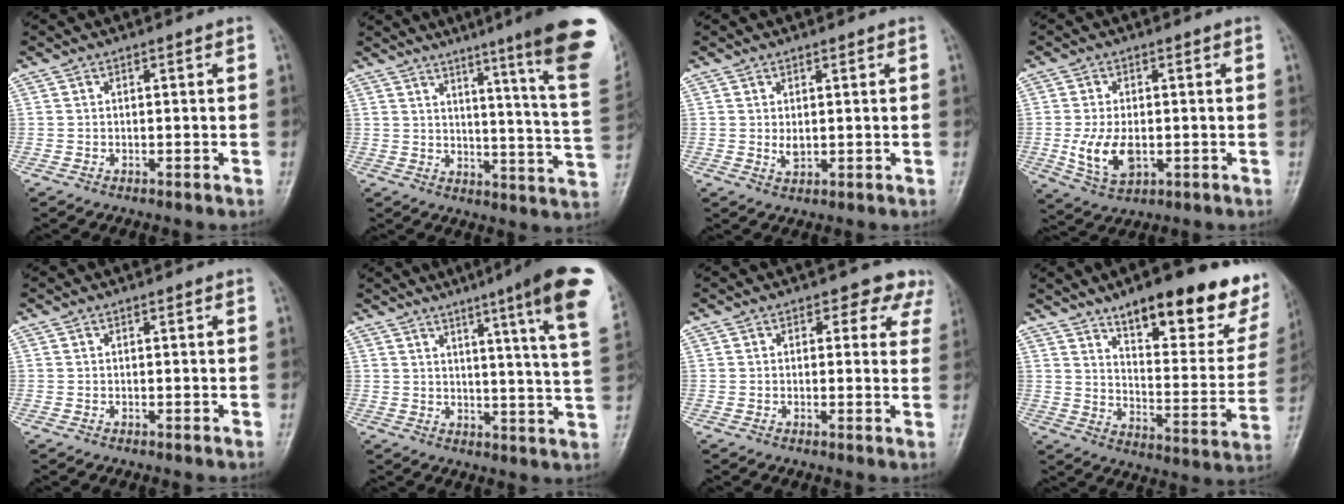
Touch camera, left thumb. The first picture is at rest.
{"total": 21.2, "force": [13.3, 0.1, 16.5], "torque": [-0.197, -0.088, 0.161]}
{"total": 2.0, "force": [0.6, 1.2, 1.5], "torque": [-0.024, -0.008, 0.015]}
{"total": 8.0, "force": [-1.1, 4.7, 6.3], "torque": [-0.118, -0.010, -0.013]}
{"total": 0.0}
{"total": 17.2, "force": [9.1, 0.6, 14.6], "torque": [-0.180, -0.041, 0.102]}
{"total": 5.6, "force": [4.2, 3.4, 1.4], "torque": [0.027, -0.016, 0.027]}
{"total": 24.4, "force": [15.9, 7.8, 16.7], "torque": [-0.182, -0.076, 0.224]}